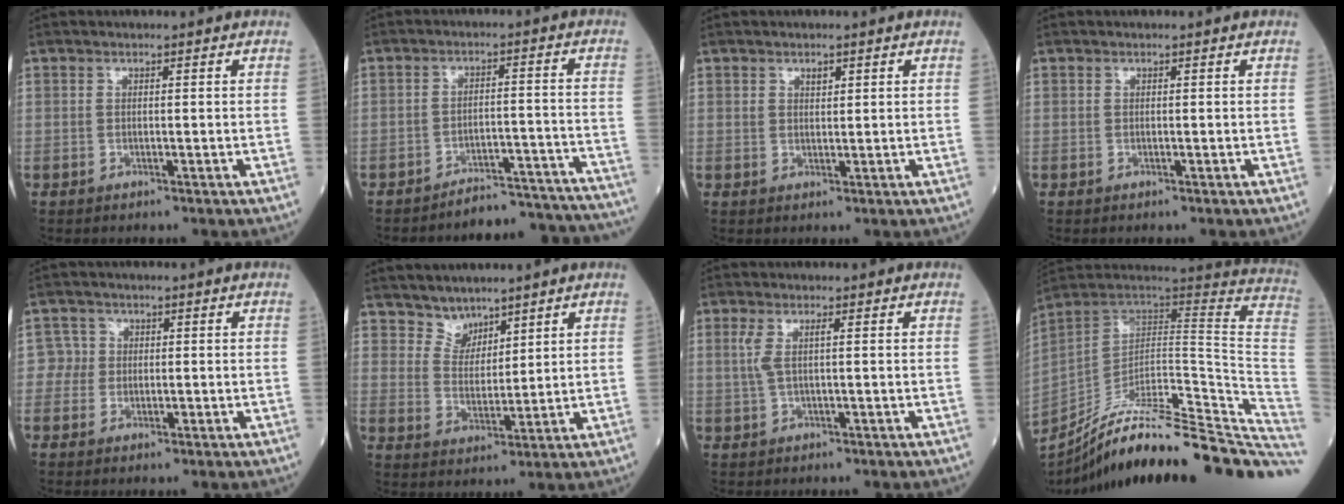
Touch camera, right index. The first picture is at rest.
{"total": 14.5, "force": [-14.3, 1.8, 1.5], "torque": [0.017, 0.038, -0.177]}
{"total": 1.5, "force": [0.9, 0.8, 0.8], "torque": [-0.011, -0.002, 0.014]}
{"total": 0.0}
{"total": 2.5, "force": [-0.1, 2.5, -0.1], "torque": [0.016, 0.009, -0.008]}
{"total": 4.1, "force": [3.5, 2.0, 0.1], "torque": [0.002, 0.001, 0.068]}
{"total": 2.5, "force": [0.5, 0.3, 2.4], "torque": [-0.062, 0.013, 0.013]}
{"total": 33.1, "force": [-28.5, 0.8, 16.9], "torque": [-0.119, -0.031, -0.399]}